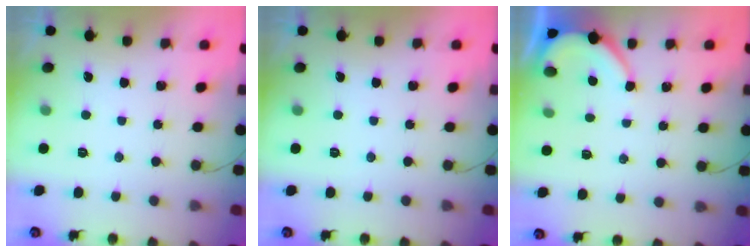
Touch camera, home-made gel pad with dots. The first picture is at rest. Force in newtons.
{"total": 0.0}
{"total": 3.1, "press": 3.0, "slide": 0.4}